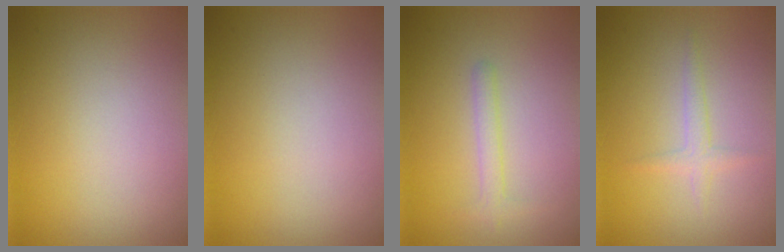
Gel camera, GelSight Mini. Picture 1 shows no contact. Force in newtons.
{"total": 0.0}
{"total": 1.3, "press": 1.3, "slide": 0.1}
{"total": 1.3, "press": 1.3, "slide": 0.1}